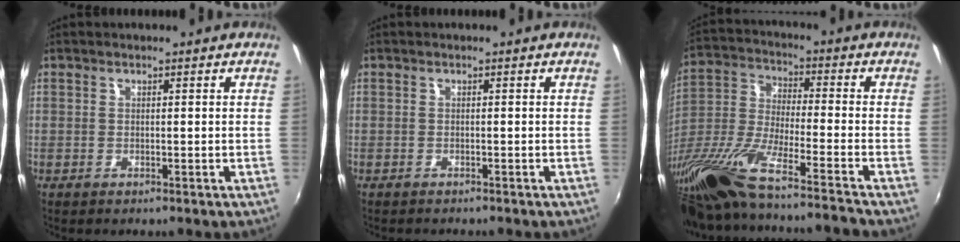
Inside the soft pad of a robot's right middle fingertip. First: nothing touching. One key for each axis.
{"total": 1.1, "fx": -1.0, "fy": 0.1, "fz": 0.2, "tx": -0.007, "ty": -0.006, "tz": -0.014}
{"total": 21.3, "fx": -17.0, "fy": -0.3, "fz": 12.8, "tx": -0.233, "ty": -0.073, "tz": -0.313}